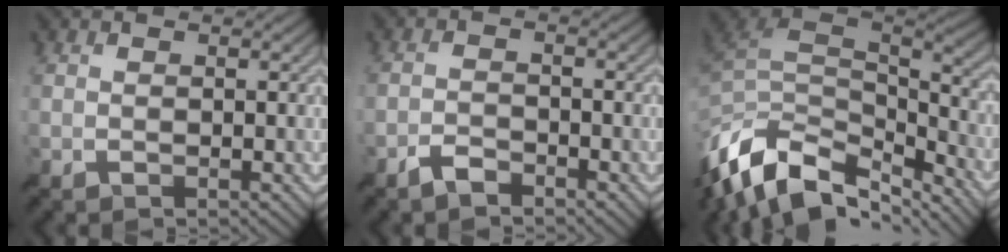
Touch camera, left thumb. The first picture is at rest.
{"total": 2.4, "force": [-2.0, 0.8, 1.0], "torque": [-0.018, 0.003, -0.044]}
{"total": 14.7, "force": [-7.8, 8.0, 9.6], "torque": [-0.251, -0.036, -0.125]}